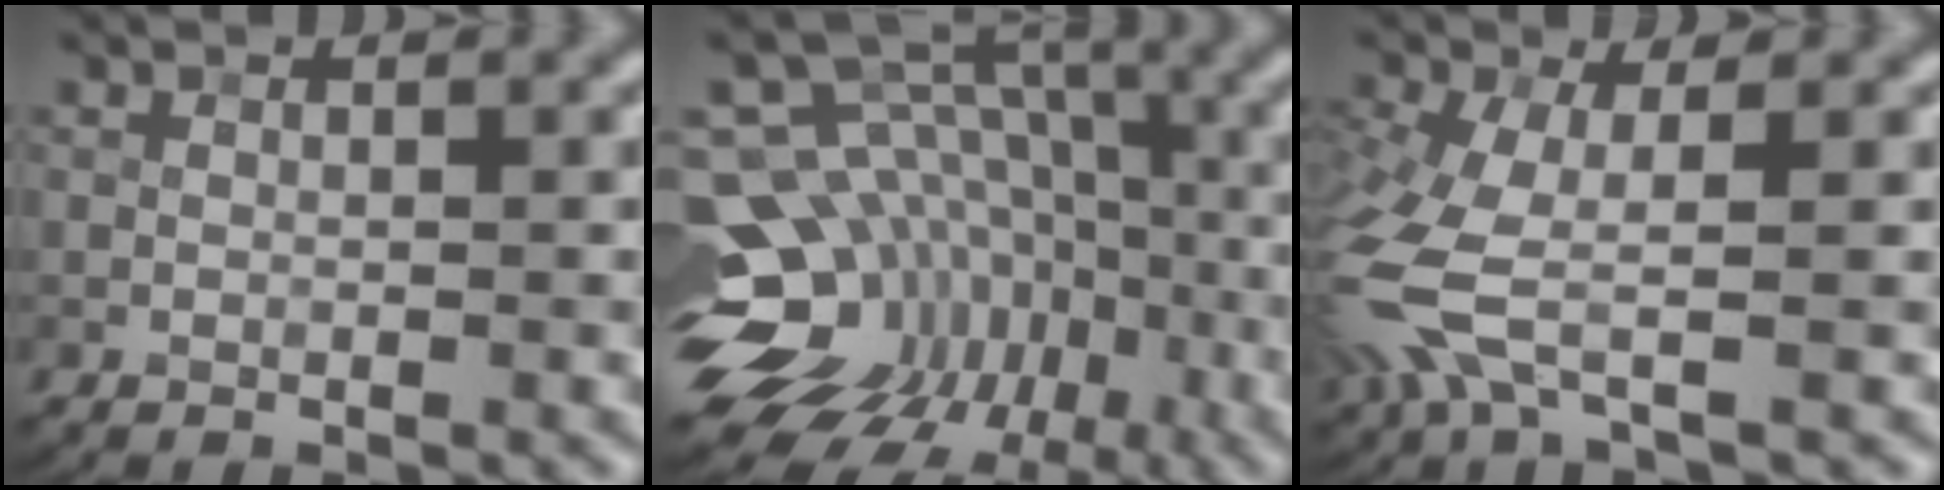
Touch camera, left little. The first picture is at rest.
{"total": 15.2, "force": [-5.0, 11.7, 8.3], "torque": [-0.149, 0.020, -0.053]}
{"total": 6.6, "force": [-2.0, 3.0, 5.5], "torque": [-0.167, -0.012, -0.047]}